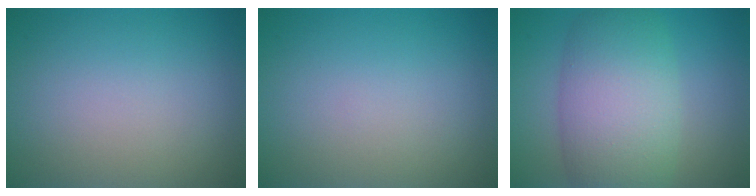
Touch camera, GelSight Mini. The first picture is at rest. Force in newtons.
{"total": 0.0}
{"total": 8.6, "press": 8.6, "slide": 0.3}